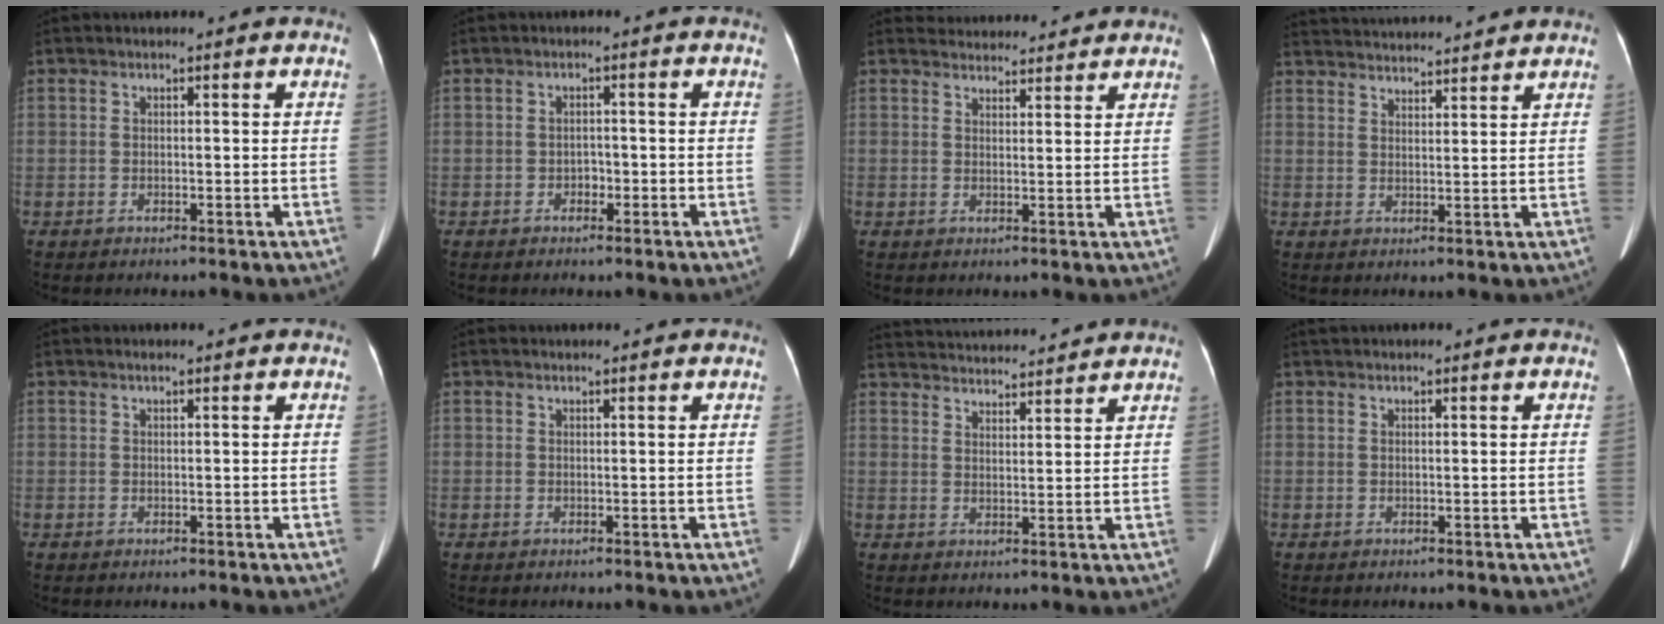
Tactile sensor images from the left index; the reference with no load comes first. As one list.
[{"total": 1.5, "force": [-1.2, 0.8, 0.5], "torque": [0.001, -0.002, -0.016]}, {"total": 8.0, "force": [7.7, 1.6, 1.0], "torque": [-0.004, 0.012, 0.095]}, {"total": 13.2, "force": [12.6, 0.6, 3.9], "torque": [-0.071, 0.023, 0.188]}, {"total": 1.1, "force": [0.9, -0.1, 0.6], "torque": [-0.010, 0.006, 0.015]}, {"total": 2.0, "force": [1.9, 0.0, 0.7], "torque": [-0.009, 0.008, 0.021]}, {"total": 15.2, "force": [14.6, 1.5, 4.2], "torque": [-0.073, 0.027, 0.214]}, {"total": 2.3, "force": [2.0, 0.0, 1.2], "torque": [-0.013, 0.021, 0.031]}]